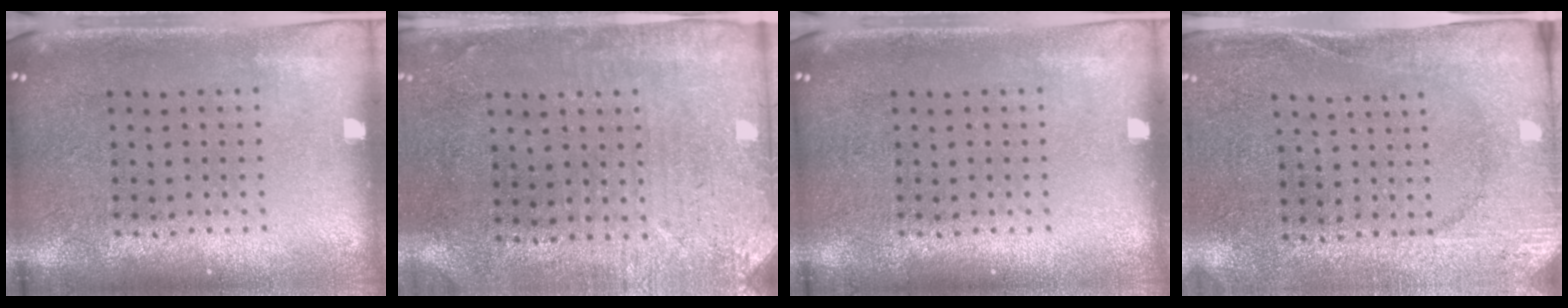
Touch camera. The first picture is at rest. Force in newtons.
{"total": 3.0, "press": 2.4, "slide": 1.8}
{"total": 0.0}
{"total": 2.7, "press": 2.3, "slide": 1.3}